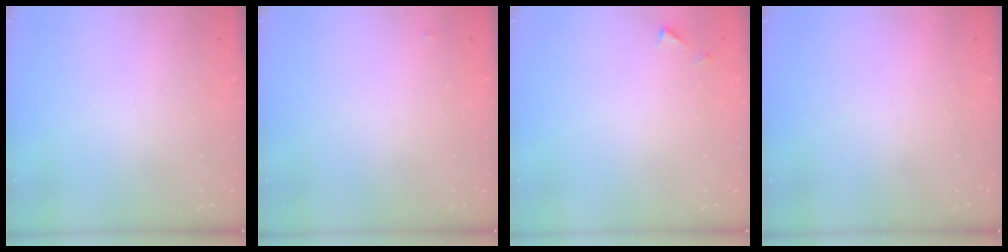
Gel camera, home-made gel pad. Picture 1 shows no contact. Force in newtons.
{"total": 2.6, "press": 2.6, "slide": 0.2}
{"total": 3.2, "press": 3.2, "slide": 0.3}
{"total": 1.5, "press": 1.5, "slide": 0.1}